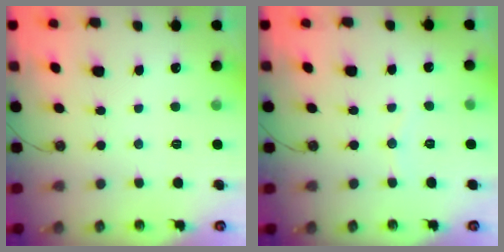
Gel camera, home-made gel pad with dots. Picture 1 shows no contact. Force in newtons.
{"total": 2.7, "press": 2.7, "slide": 0.3}